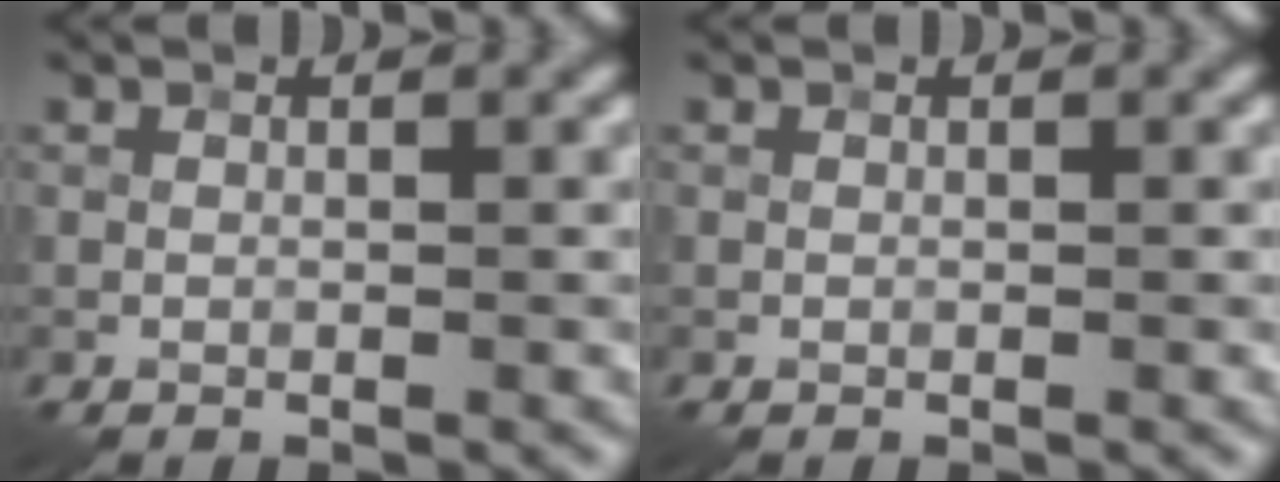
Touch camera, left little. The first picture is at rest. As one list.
[{"total": 0.0}]